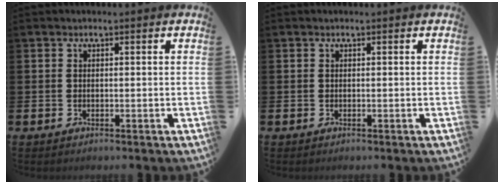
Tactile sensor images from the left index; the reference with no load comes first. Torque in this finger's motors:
{"motor_torque": [0.00, 0.00, 0.00, 0.00]}